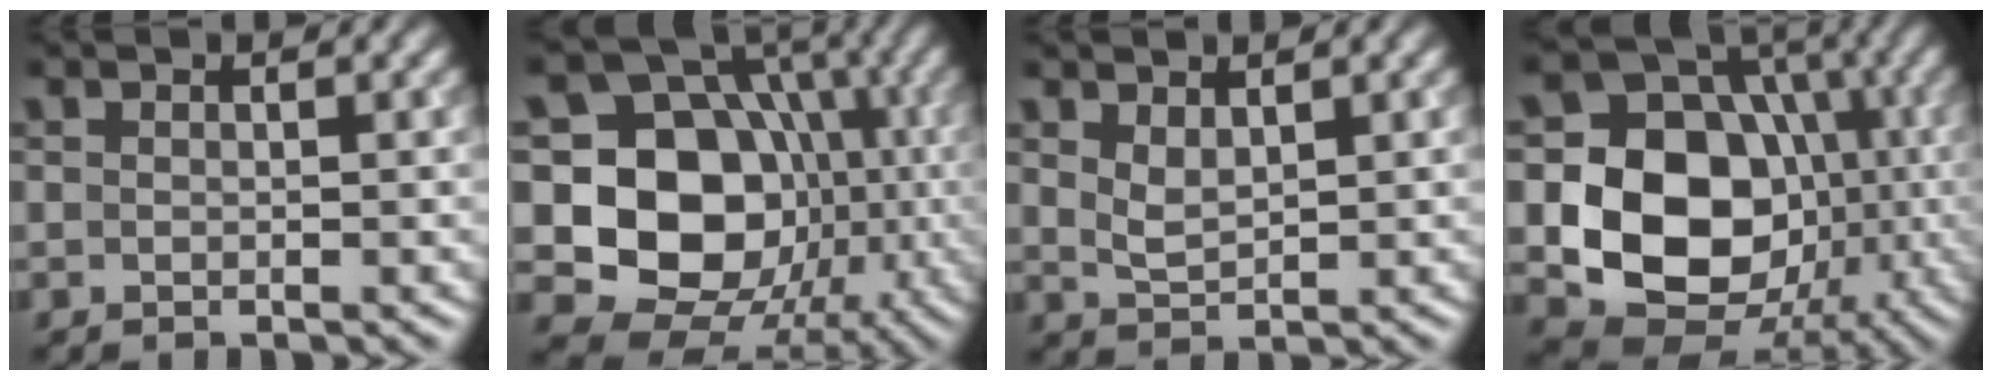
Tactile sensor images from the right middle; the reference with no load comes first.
{"total": 15.0, "force": [-1.5, 12.5, 8.2], "torque": [-0.124, -0.013, -0.038]}
{"total": 1.9, "force": [1.1, 0.9, 1.2], "torque": [-0.029, -0.002, 0.028]}
{"total": 14.3, "force": [-2.3, 12.0, 7.6], "torque": [-0.121, -0.022, -0.060]}